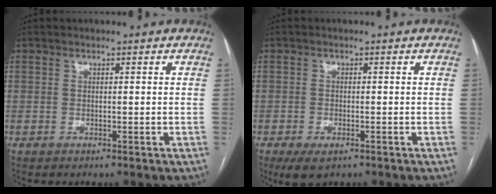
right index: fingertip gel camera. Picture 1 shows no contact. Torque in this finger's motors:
{"motor_torque": [0.37, -0.22, 0.20, 0.03]}